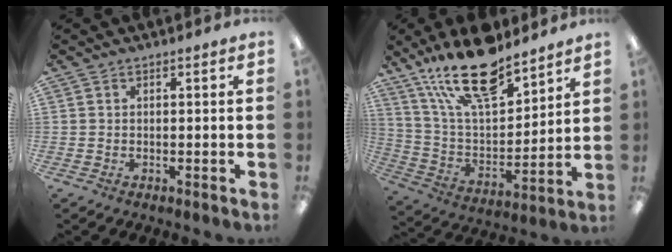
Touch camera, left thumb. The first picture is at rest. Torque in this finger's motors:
{"motor_torque": [0.94, -0.26, 1.64, -1.12, 0.36]}